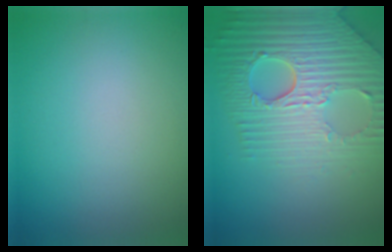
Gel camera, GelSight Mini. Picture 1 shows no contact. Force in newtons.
{"total": 9.1, "press": 6.1, "slide": 6.7}